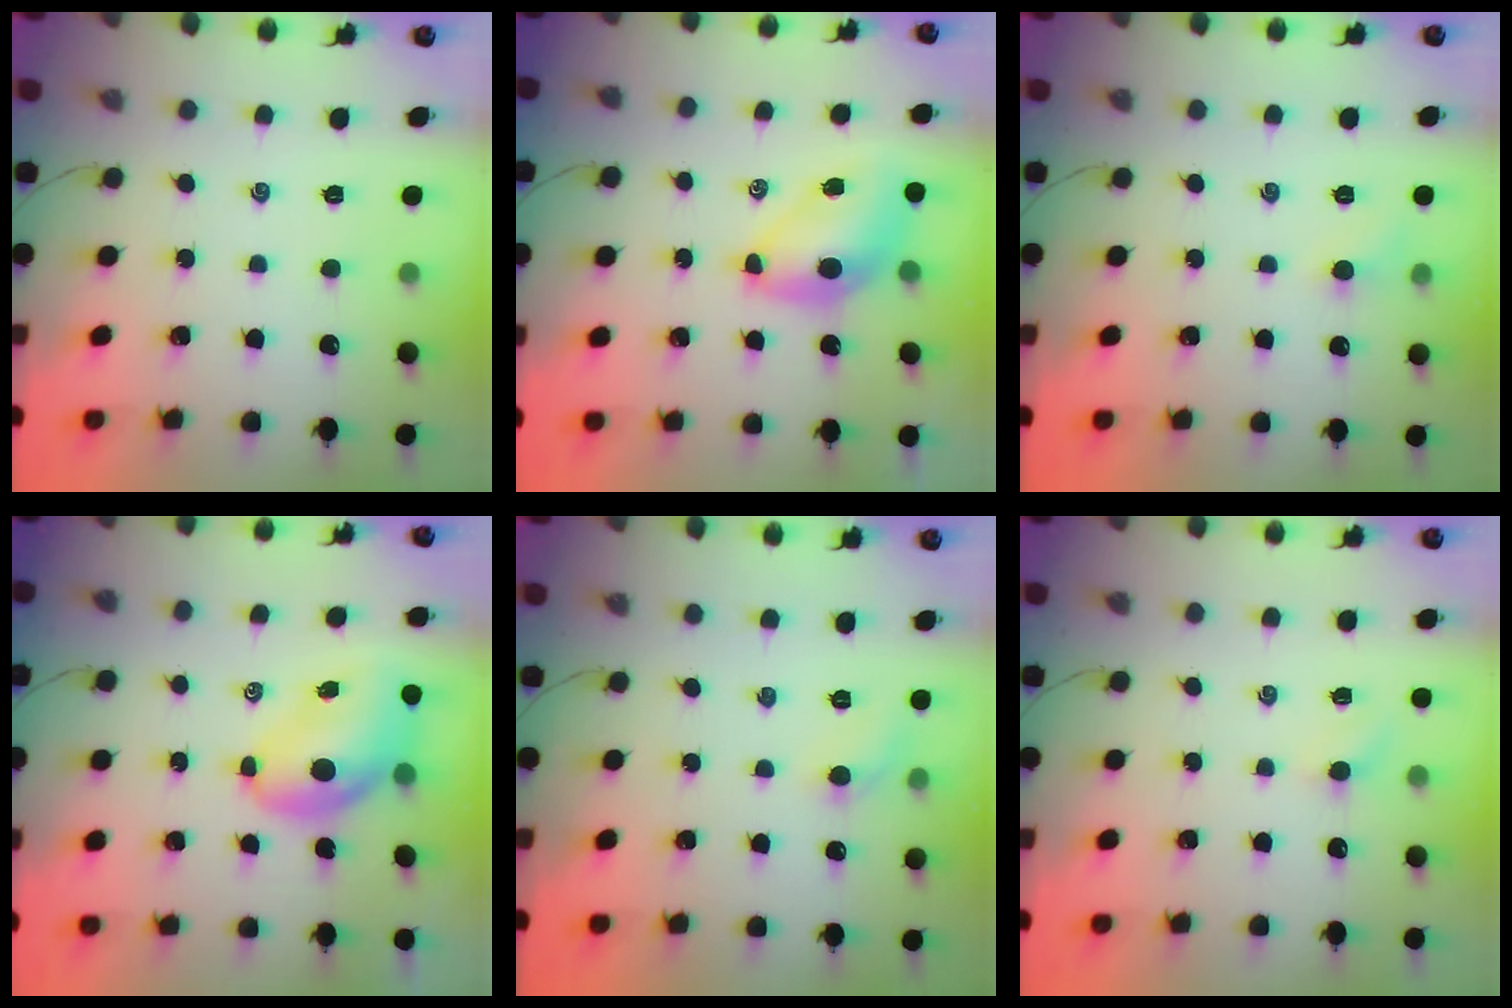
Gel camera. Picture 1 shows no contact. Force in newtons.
{"total": 7.8, "press": 7.6, "slide": 1.8}
{"total": 5.0, "press": 4.7, "slide": 1.7}
{"total": 8.9, "press": 8.5, "slide": 2.6}
{"total": 6.1, "press": 5.8, "slide": 1.9}
{"total": 2.8, "press": 2.7, "slide": 0.9}